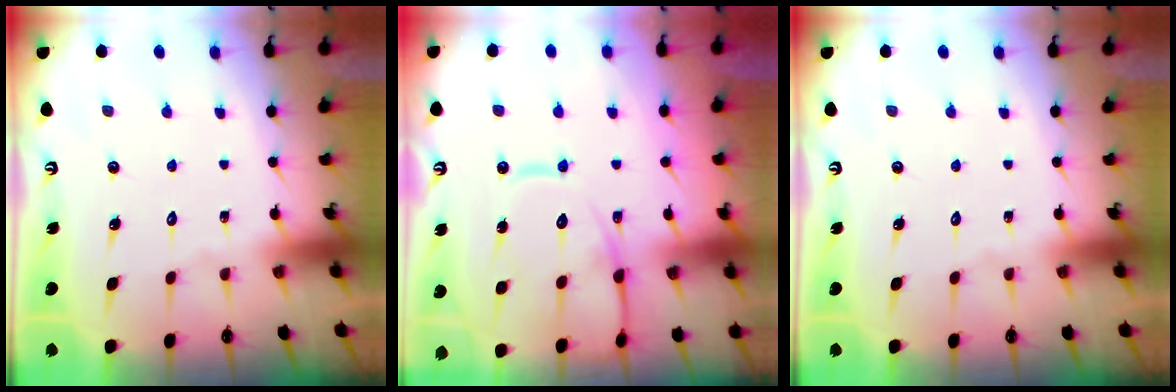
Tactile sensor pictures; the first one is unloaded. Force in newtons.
{"total": 13.3, "press": 13.2, "slide": 1.0}
{"total": 0.0}